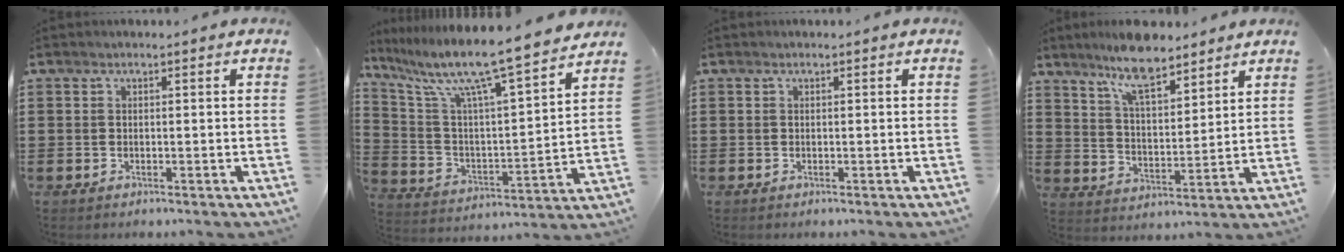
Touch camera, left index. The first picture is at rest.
{"total": 11.1, "force": [9.2, 0.2, 6.3], "torque": [-0.150, -0.072, 0.145]}
{"total": 0.0}
{"total": 9.0, "force": [7.3, 2.3, 4.9], "torque": [-0.107, -0.016, 0.132]}